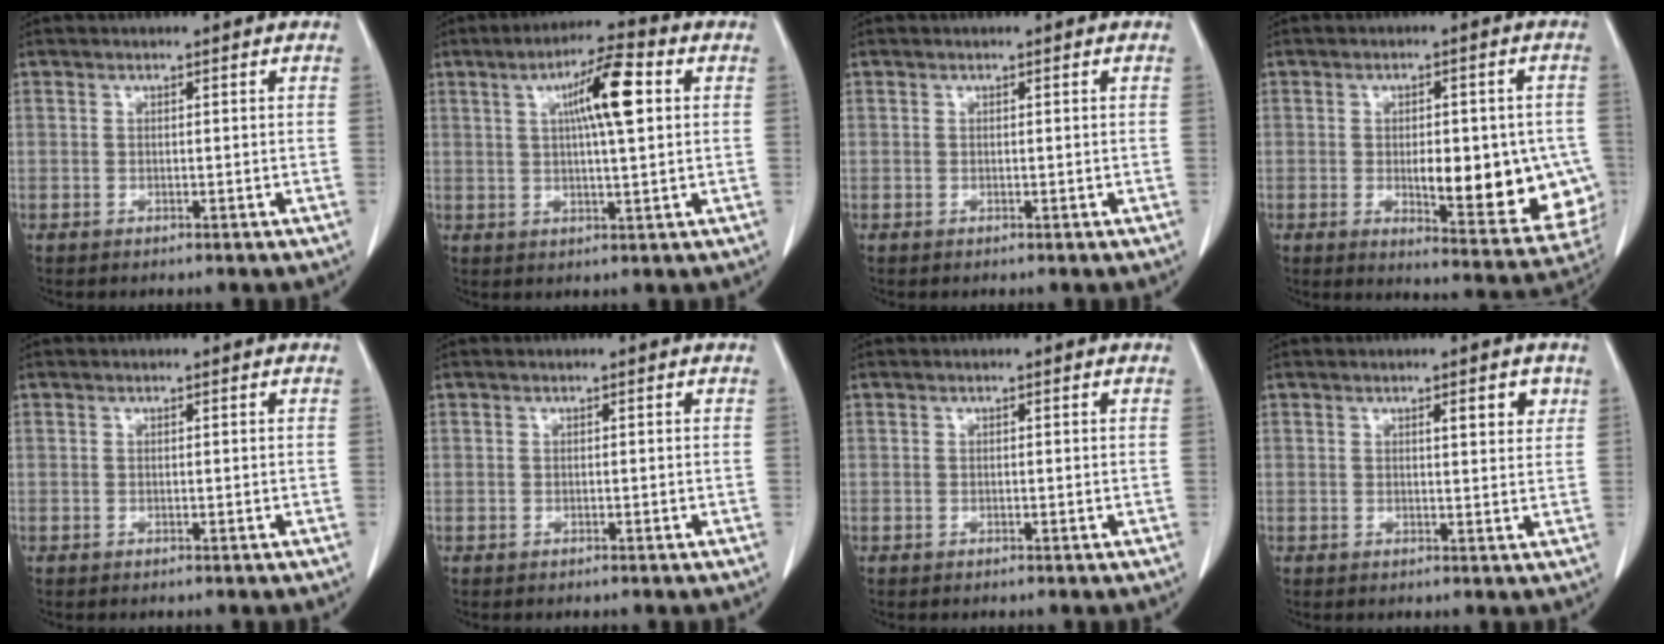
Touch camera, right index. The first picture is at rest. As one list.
[{"total": 9.5, "force": [2.5, 1.1, 9.1], "torque": [-0.151, 0.015, 0.039]}, {"total": 0.0}, {"total": 16.6, "force": [-2.4, 5.7, 15.4], "torque": [-0.142, 0.005, -0.006]}, {"total": 0.0}, {"total": 0.0}, {"total": 0.0}, {"total": 3.4, "force": [1.8, 0.8, 2.8], "torque": [-0.036, -0.004, 0.023]}]